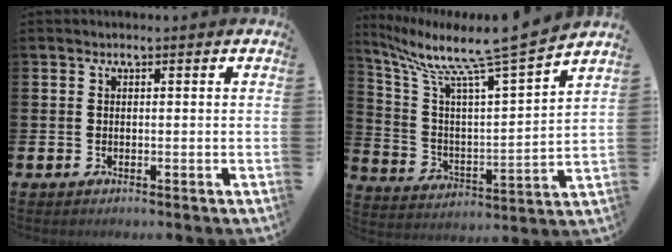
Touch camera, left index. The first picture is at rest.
{"total": 10.7, "force": [9.1, 0.6, 5.6], "torque": [-0.141, -0.065, 0.144]}